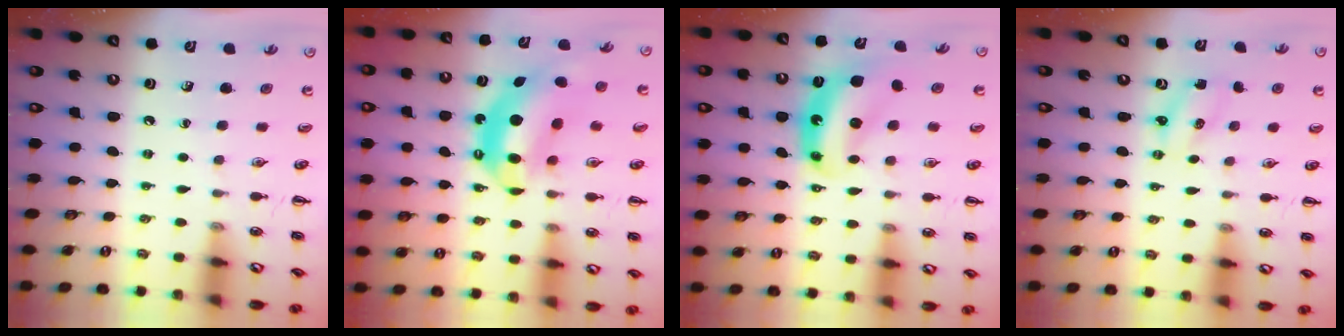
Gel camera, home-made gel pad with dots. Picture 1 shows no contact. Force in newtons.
{"total": 11.0, "press": 10.6, "slide": 2.9}
{"total": 7.2, "press": 7.1, "slide": 1.5}
{"total": 2.4, "press": 2.3, "slide": 0.6}